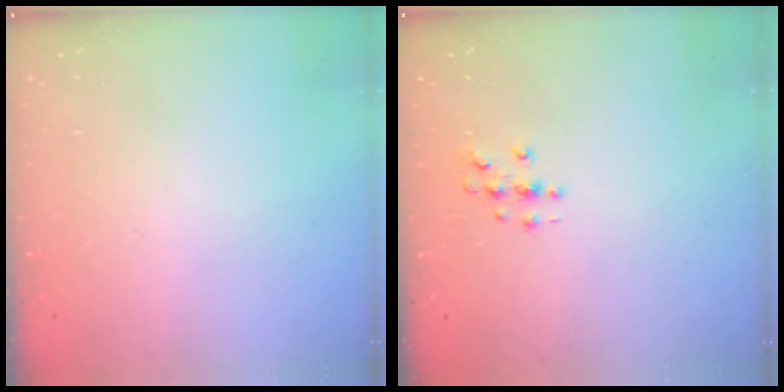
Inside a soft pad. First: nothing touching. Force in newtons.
{"total": 2.9, "press": 2.9, "slide": 0.3}